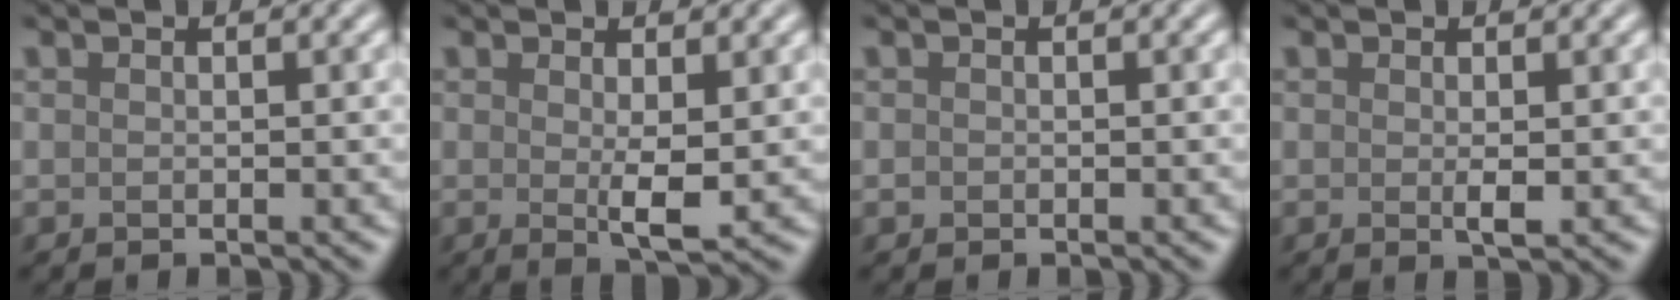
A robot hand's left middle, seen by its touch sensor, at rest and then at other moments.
{"total": 2.5, "force": [0.2, 0.4, 2.5], "torque": [-0.043, -0.012, 0.009]}
{"total": 0.0}
{"total": 1.1, "force": [0.0, 0.1, 1.1], "torque": [-0.020, -0.004, 0.004]}